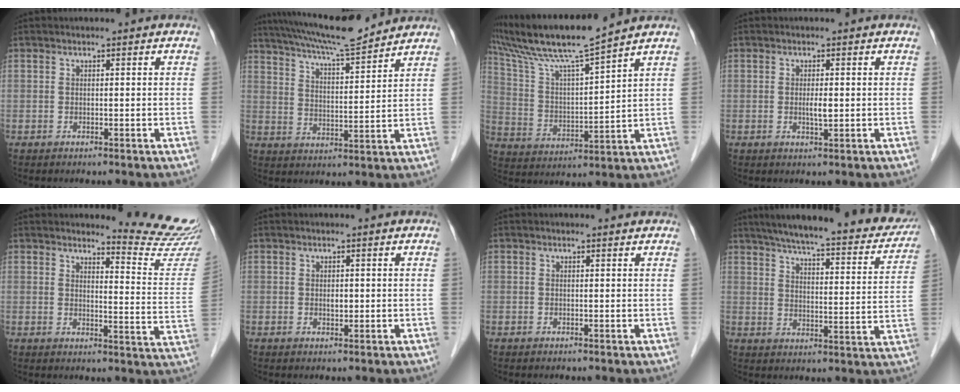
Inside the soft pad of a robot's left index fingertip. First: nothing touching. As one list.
[{"total": 13.4, "force": [12.2, 0.5, 5.5], "torque": [-0.102, 0.011, 0.196]}, {"total": 13.2, "force": [11.4, -1.3, 6.5], "torque": [-0.132, 0.010, 0.213]}, {"total": 1.7, "force": [0.0, 0.3, 1.7], "torque": [-0.034, -0.002, 0.001]}, {"total": 11.1, "force": [11.0, -0.8, 1.4], "torque": [-0.013, -0.102, 0.117]}, {"total": 1.0, "force": [0.1, 0.6, 0.8], "torque": [-0.014, 0.000, 0.004]}, {"total": 0.7, "force": [0.6, 0.2, 0.0], "torque": [-0.013, 0.006, 0.005]}, {"total": 25.8, "force": [22.1, 4.4, 12.5], "torque": [-0.186, -0.019, 0.280]}]